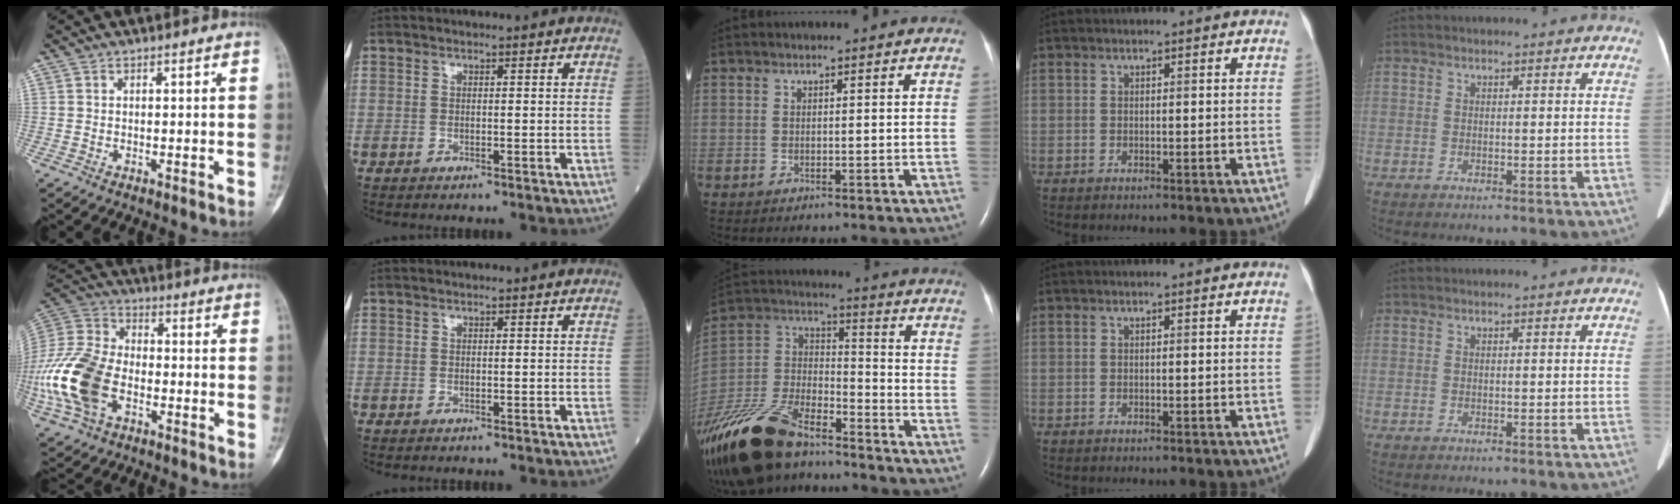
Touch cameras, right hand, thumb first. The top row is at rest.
{"thumb": {"total": 20.2, "force": [-5.5, 13.0, 14.6], "torque": [-0.332, 0.016, -0.101]}, "middle": {"total": 23.3, "force": [-17.4, 8.2, 13.1], "torque": [-0.330, -0.026, -0.327]}}